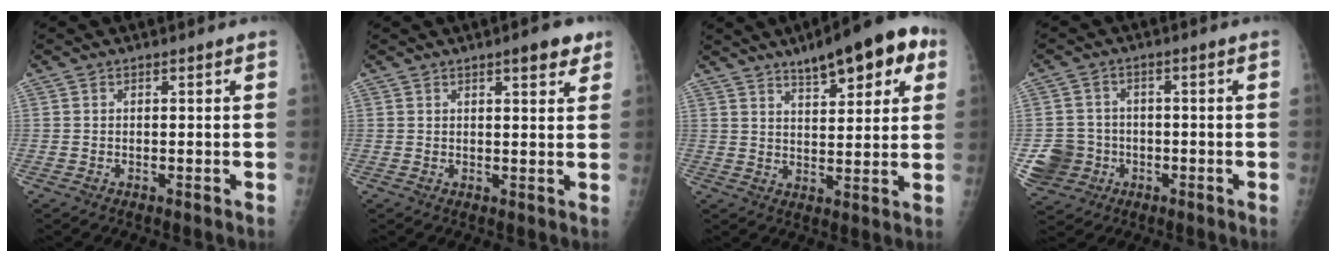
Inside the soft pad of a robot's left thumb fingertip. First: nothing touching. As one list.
[{"total": 4.7, "force": [2.9, 1.4, 3.4], "torque": [-0.034, -0.011, 0.034]}, {"total": 14.3, "force": [7.8, 5.1, 10.8], "torque": [-0.112, -0.012, 0.107]}, {"total": 7.9, "force": [-2.3, 7.3, 2.0], "torque": [-0.030, 0.017, -0.033]}]